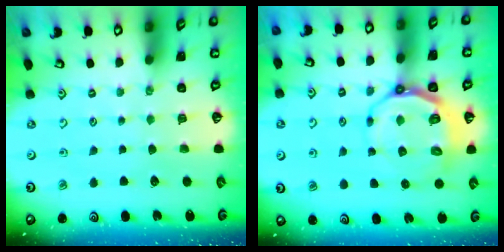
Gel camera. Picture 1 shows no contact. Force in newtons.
{"total": 9.1, "press": 8.4, "slide": 3.5}